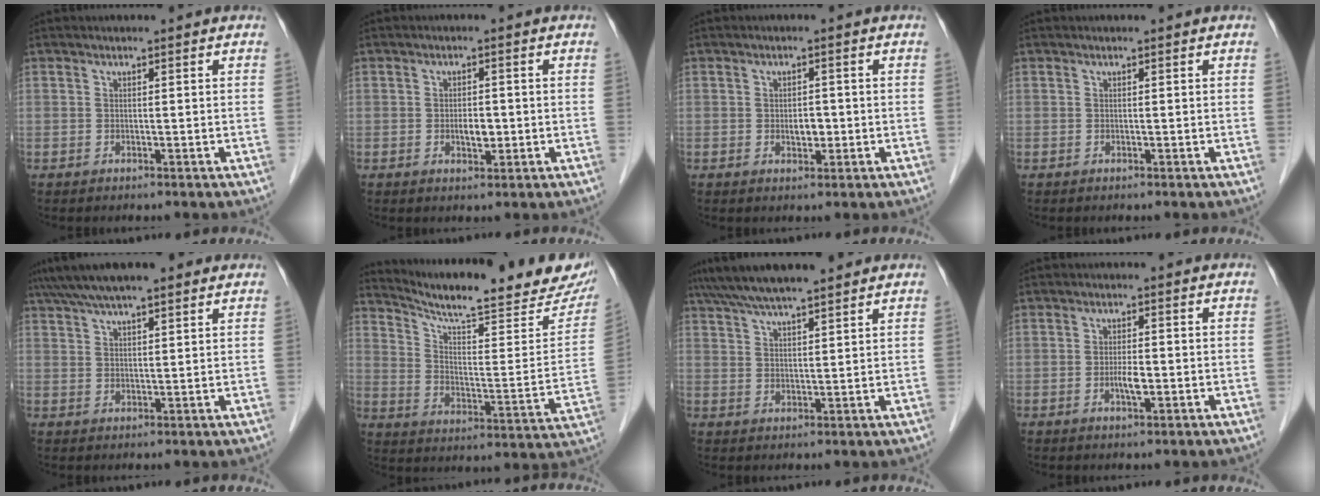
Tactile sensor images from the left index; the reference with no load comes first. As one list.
[{"total": 2.6, "force": [-0.5, 1.3, 2.2], "torque": [-0.039, 0.001, -0.003]}, {"total": 2.2, "force": [-0.4, 1.3, 1.7], "torque": [-0.028, 0.002, -0.002]}, {"total": 0.0}, {"total": 10.8, "force": [8.4, 2.2, 6.5], "torque": [-0.111, 0.046, 0.134]}, {"total": 23.0, "force": [20.5, 1.9, 10.3], "torque": [-0.162, -0.056, 0.280]}, {"total": 10.2, "force": [8.7, 1.1, 5.3], "torque": [-0.092, 0.037, 0.139]}, {"total": 2.5, "force": [-0.7, 0.6, 2.3], "torque": [-0.046, 0.001, -0.009]}]